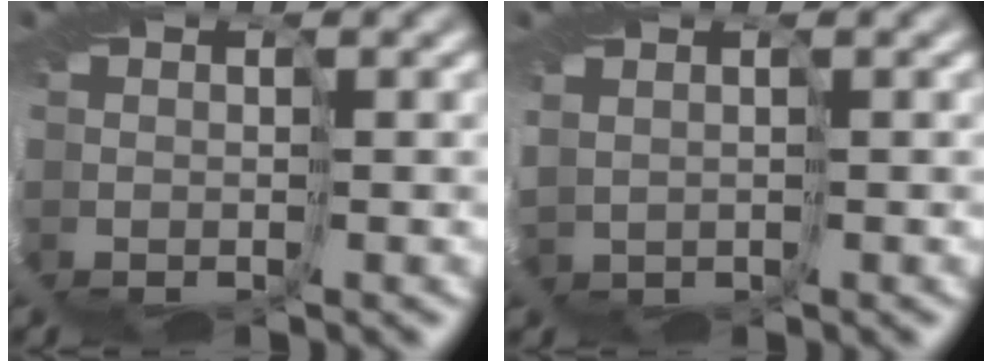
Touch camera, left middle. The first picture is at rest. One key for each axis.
{"total": 1.7, "fx": 1.3, "fy": 1.0, "fz": 0.4, "tx": -0.038, "ty": 0.008, "tz": 0.031}